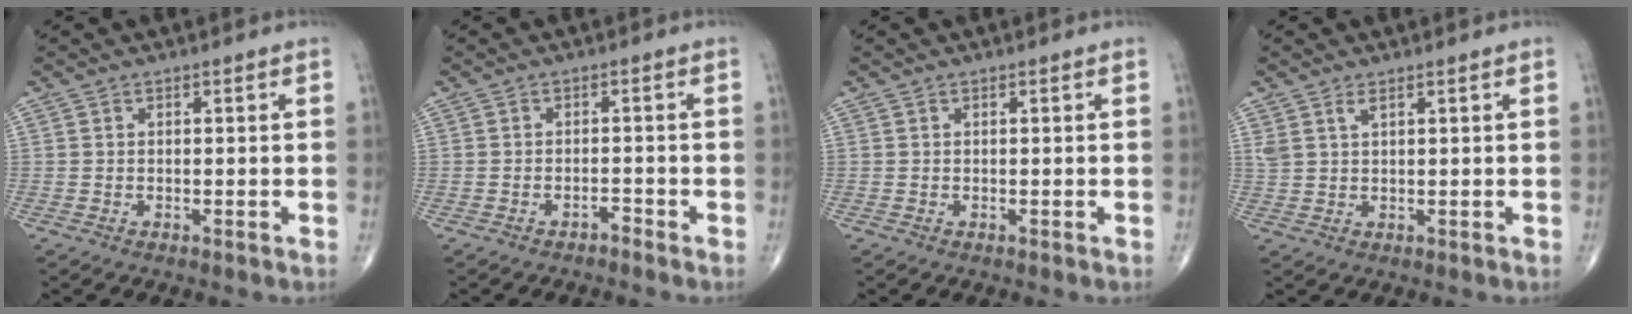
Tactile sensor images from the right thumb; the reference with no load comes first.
{"total": 1.3, "force": [-1.2, 0.4, 0.3], "torque": [-0.002, 0.008, -0.019]}
{"total": 0.0}
{"total": 2.1, "force": [1.4, 0.7, 1.4], "torque": [-0.032, 0.000, 0.035]}